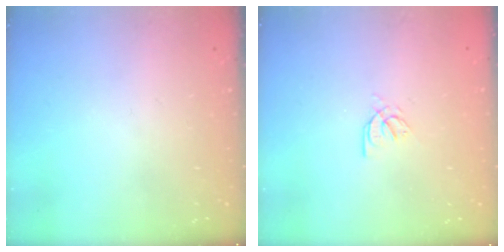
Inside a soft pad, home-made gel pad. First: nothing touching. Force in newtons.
{"total": 3.6, "press": 3.6, "slide": 0.2}